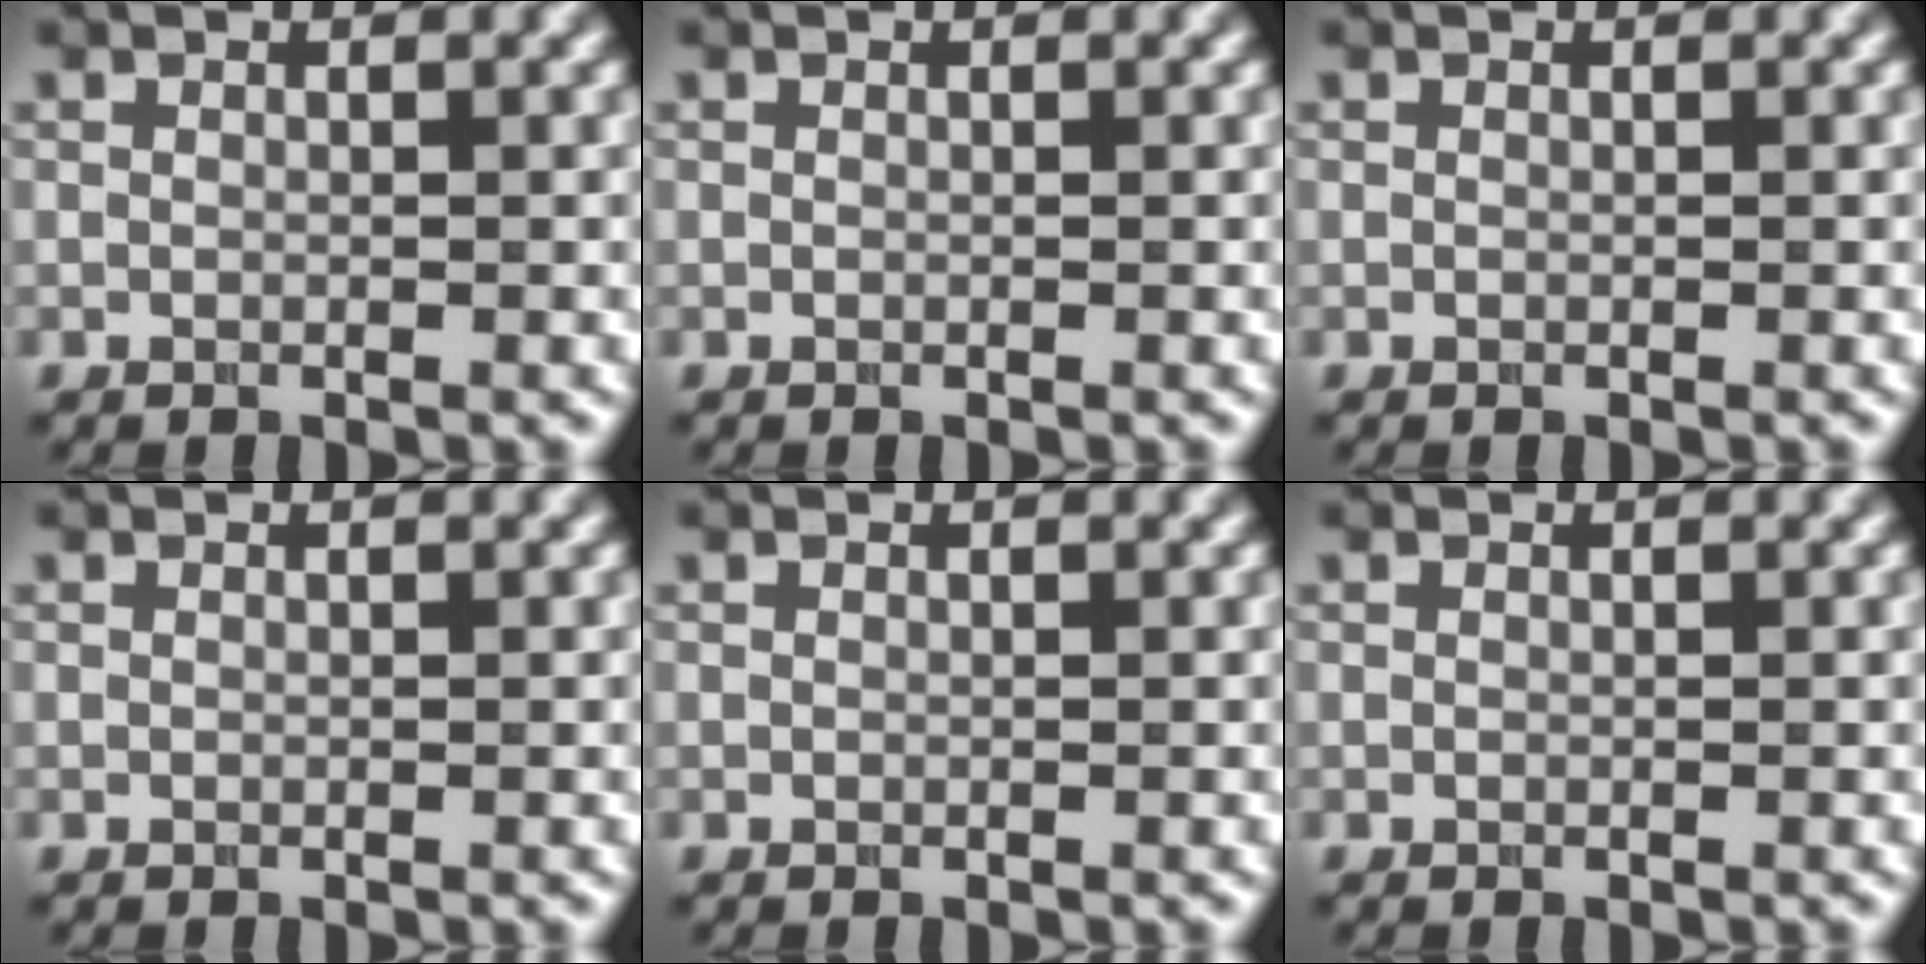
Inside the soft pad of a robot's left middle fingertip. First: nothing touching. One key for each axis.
{"total": 0.0}
{"total": 0.0}
{"total": 0.0}
{"total": 0.0}
{"total": 0.0}